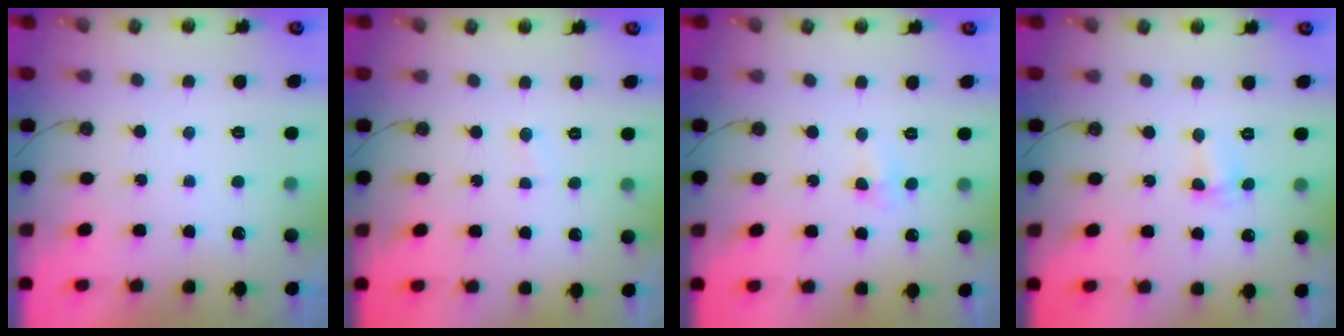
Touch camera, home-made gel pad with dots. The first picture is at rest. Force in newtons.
{"total": 3.8, "press": 1.9, "slide": 3.3}
{"total": 4.1, "press": 4.0, "slide": 0.7}
{"total": 1.7, "press": 1.5, "slide": 0.7}